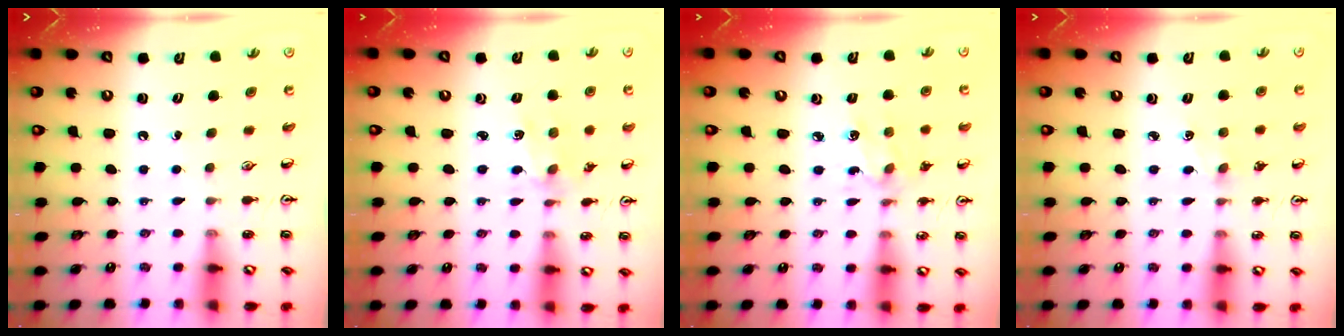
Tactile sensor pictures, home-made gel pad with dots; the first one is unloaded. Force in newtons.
{"total": 1.8, "press": 1.8, "slide": 0.3}
{"total": 3.0, "press": 2.8, "slide": 1.0}
{"total": 3.3, "press": 3.3, "slide": 0.5}